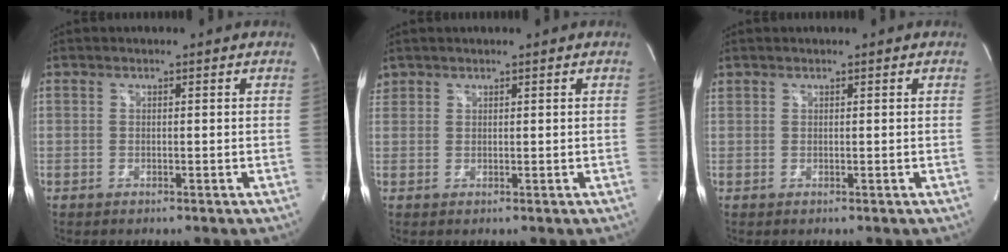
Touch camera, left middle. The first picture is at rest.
{"total": 1.3, "force": [1.1, 0.7, 0.0], "torque": [-0.001, 0.012, 0.021]}
{"total": 0.5, "force": [0.5, 0.0, 0.1], "torque": [-0.011, 0.011, 0.016]}